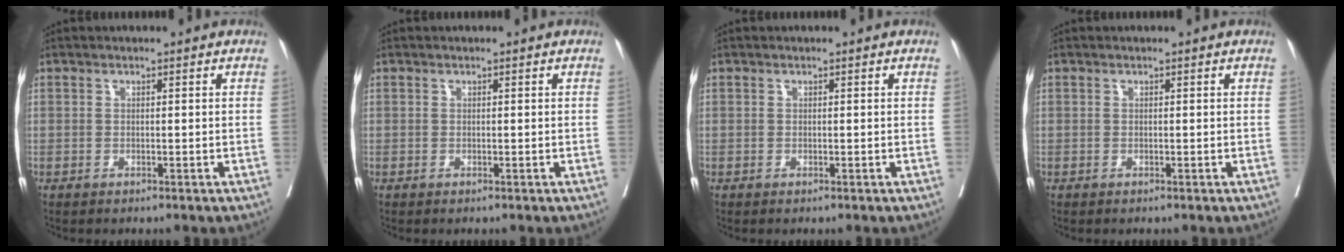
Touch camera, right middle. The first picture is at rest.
{"total": 0.0}
{"total": 0.0}
{"total": 0.0}